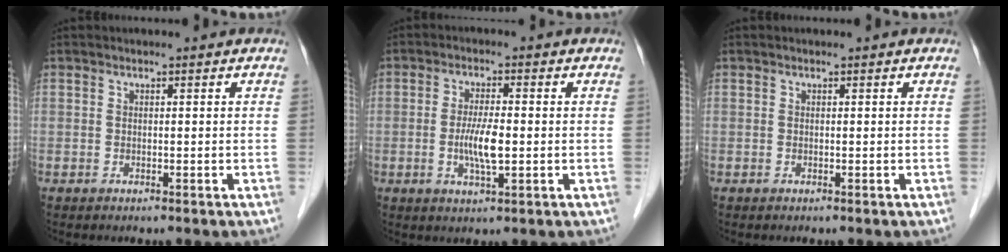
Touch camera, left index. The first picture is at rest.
{"total": 5.1, "force": [-0.8, 0.9, 5.0], "torque": [-0.103, -0.007, -0.013]}
{"total": 0.0}